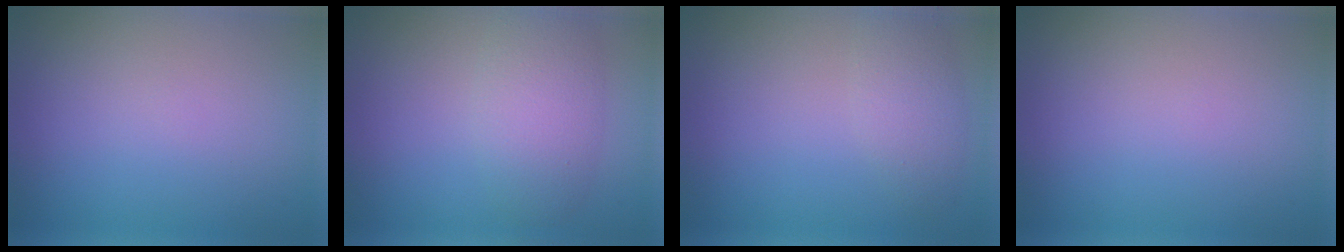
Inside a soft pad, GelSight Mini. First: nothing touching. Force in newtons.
{"total": 4.2, "press": 4.2, "slide": 0.1}
{"total": 2.4, "press": 2.4, "slide": 0.1}
{"total": 0.0}